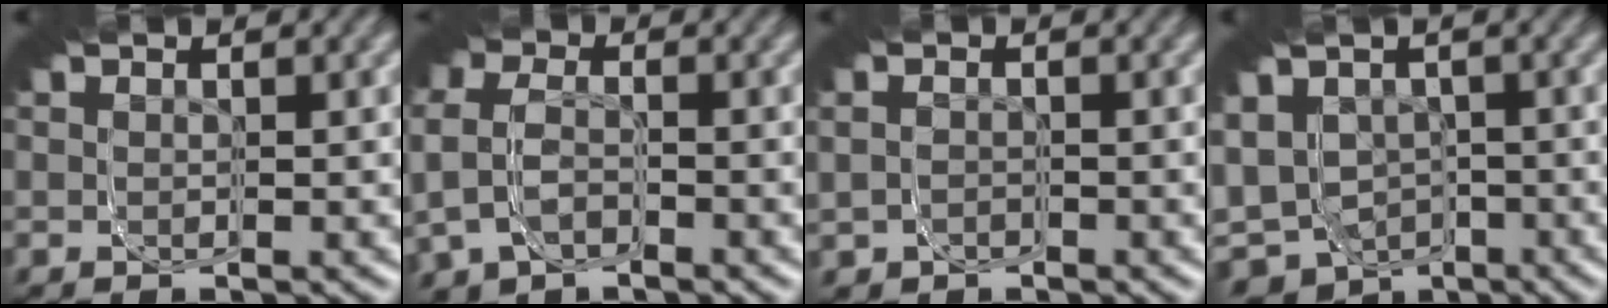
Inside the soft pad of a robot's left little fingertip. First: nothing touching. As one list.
[{"total": 5.3, "force": [-1.9, 4.3, 2.4], "torque": [-0.033, -0.007, -0.034]}, {"total": 3.1, "force": [-1.2, 2.6, 1.1], "torque": [-0.018, -0.013, -0.017]}, {"total": 11.4, "force": [-2.6, 9.6, 5.6], "torque": [-0.113, -0.035, -0.043]}]